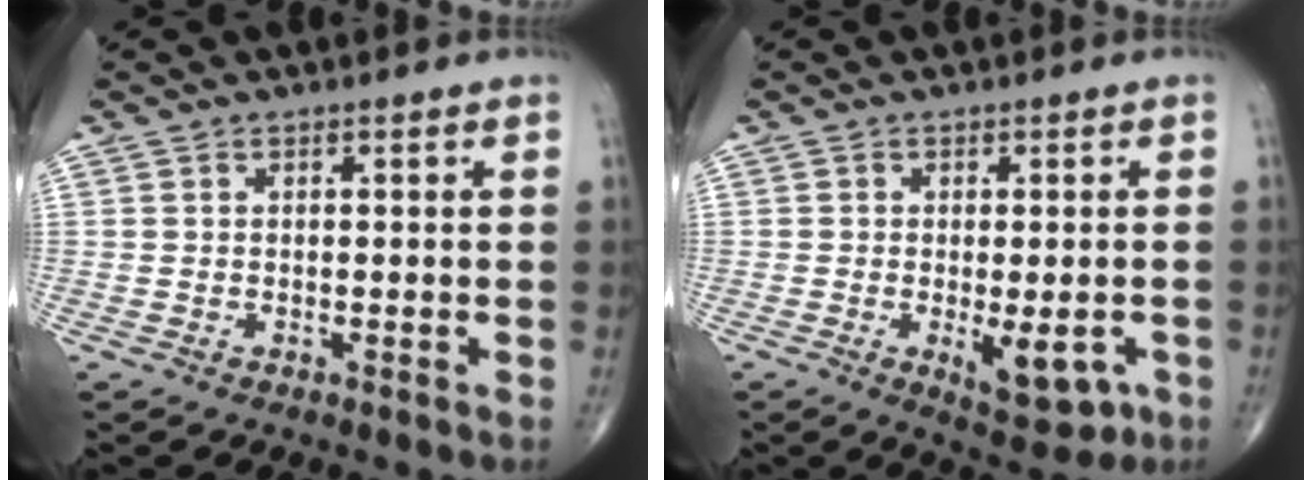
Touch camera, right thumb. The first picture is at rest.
{"total": 8.0, "force": [-2.5, 3.5, 6.8], "torque": [-0.077, -0.009, -0.026]}